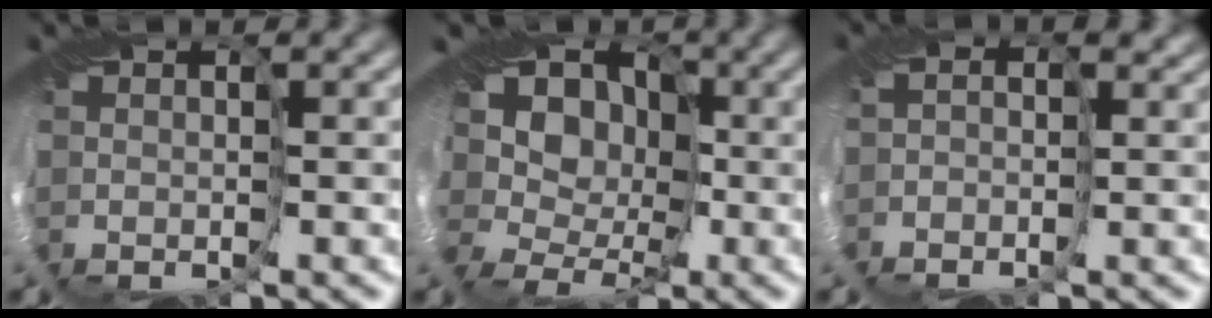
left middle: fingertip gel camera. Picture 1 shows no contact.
{"total": 12.4, "force": [0.5, 10.2, 7.0], "torque": [-0.114, 0.031, -0.032]}
{"total": 3.7, "force": [1.1, 3.0, 1.9], "torque": [-0.033, 0.014, 0.017]}